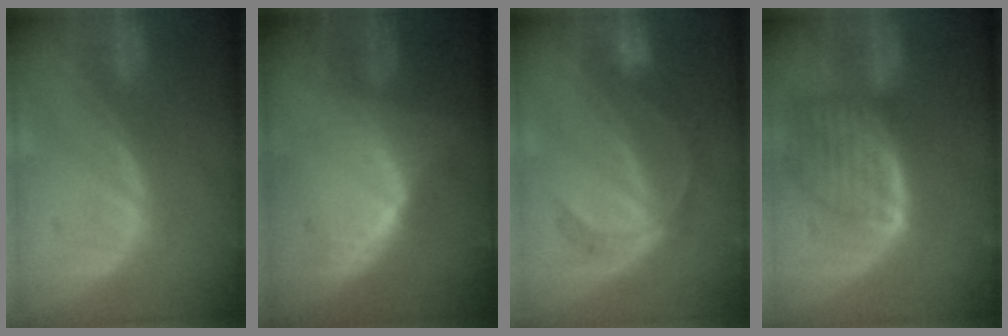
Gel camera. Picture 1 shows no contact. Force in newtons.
{"total": 5.9, "press": 5.9, "slide": 0.4}
{"total": 5.3, "press": 5.0, "slide": 1.6}
{"total": 8.0, "press": 7.3, "slide": 3.4}